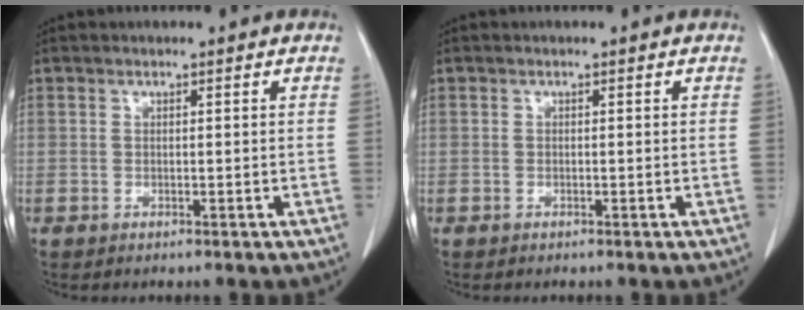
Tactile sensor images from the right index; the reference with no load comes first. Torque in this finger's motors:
{"motor_torque": [0.05, -0.02, 0.02, 0.01]}